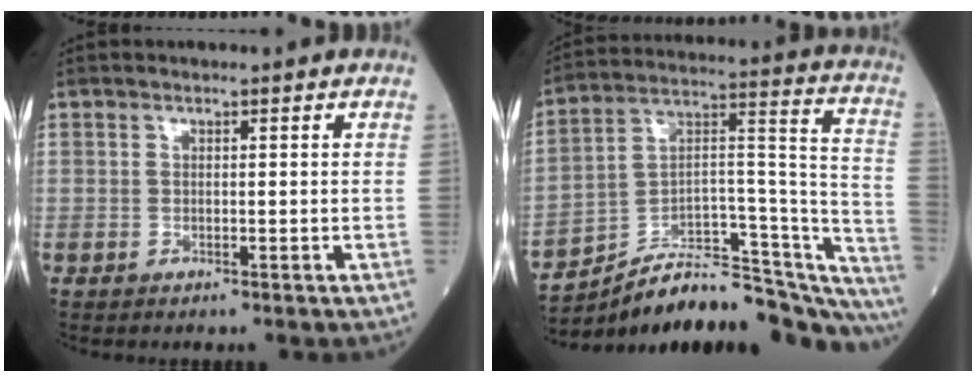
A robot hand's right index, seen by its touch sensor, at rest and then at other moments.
{"total": 26.4, "force": [-22.9, 6.0, 11.8], "torque": [-0.121, 0.048, -0.334]}